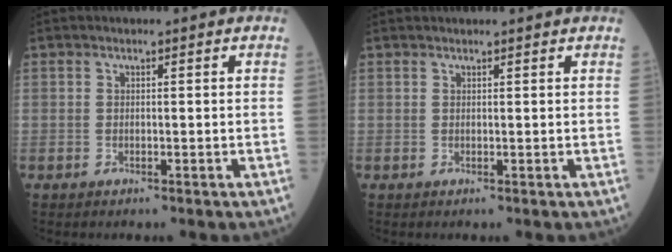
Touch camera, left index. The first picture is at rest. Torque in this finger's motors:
{"motor_torque": [0.52, -1.32, 0.00, 0.00]}